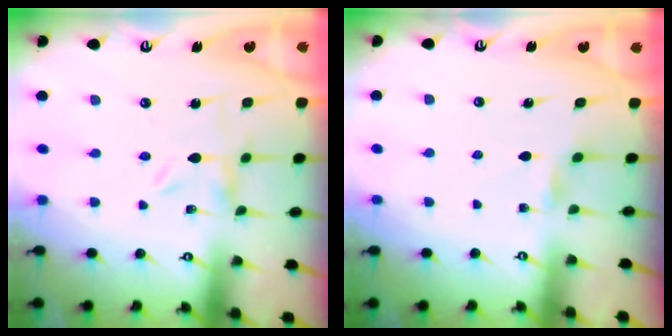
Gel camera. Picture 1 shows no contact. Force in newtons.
{"total": 1.7, "press": 1.7, "slide": 0.4}